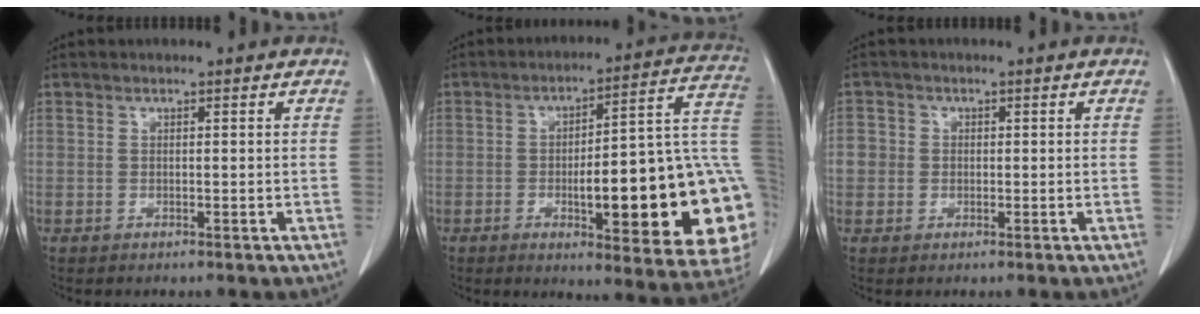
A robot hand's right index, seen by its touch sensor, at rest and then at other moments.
{"total": 25.4, "force": [-4.1, 4.7, 24.6], "torque": [-0.231, 0.016, -0.050]}
{"total": 3.3, "force": [-0.1, 3.2, 0.8], "torque": [-0.008, 0.010, -0.002]}